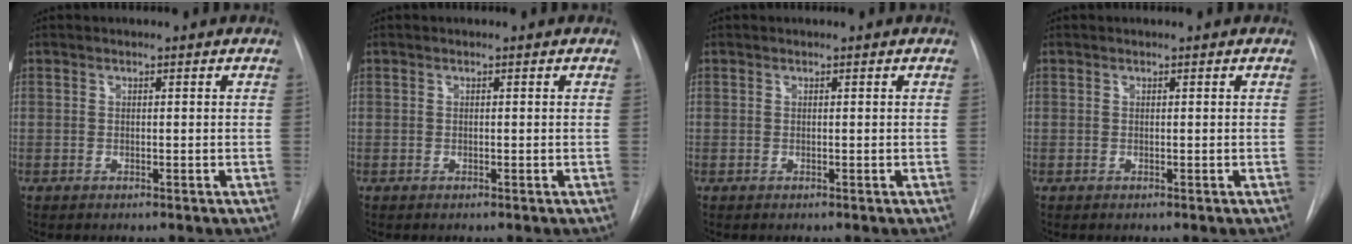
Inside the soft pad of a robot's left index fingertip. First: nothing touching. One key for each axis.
{"total": 0.0}
{"total": 0.0}
{"total": 0.0}